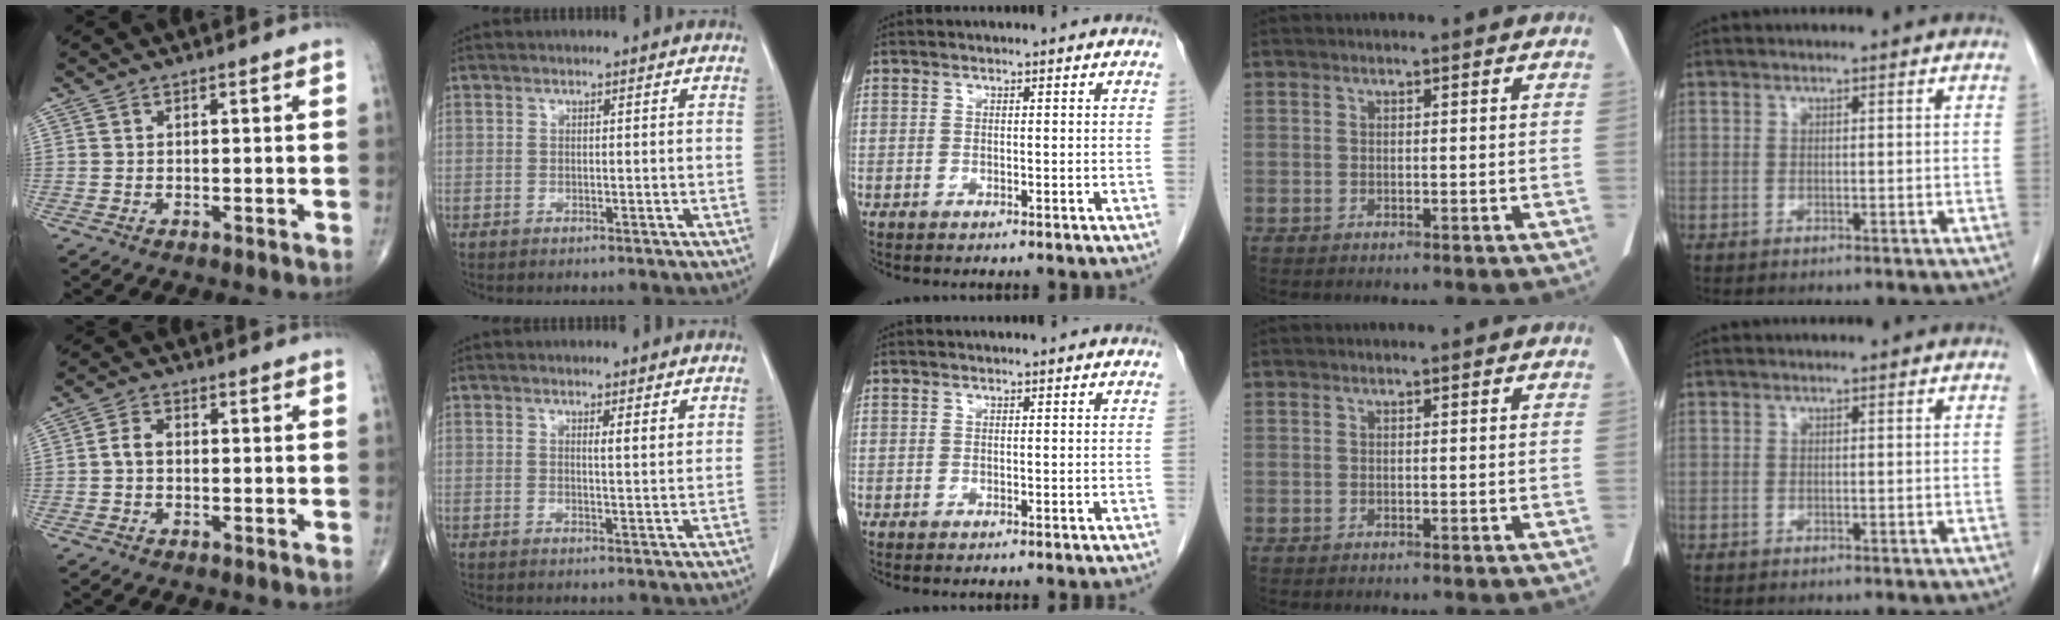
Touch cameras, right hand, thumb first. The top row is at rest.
{"thumb": {"total": 2.7, "force": [-0.3, 1.8, 1.9], "torque": [-0.034, 0.011, -0.012]}, "index": {"total": 2.0, "force": [1.3, 0.2, 1.5], "torque": [-0.028, -0.005, 0.020]}, "middle": {"total": 1.1, "force": [-1.0, -0.1, 0.6], "torque": [-0.002, 0.004, -0.011]}}